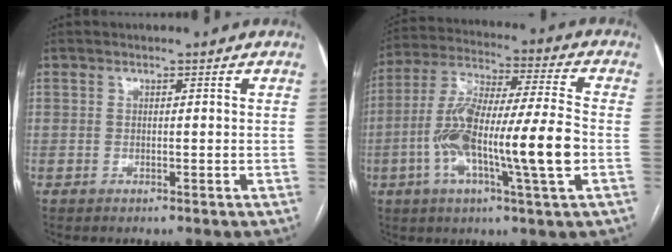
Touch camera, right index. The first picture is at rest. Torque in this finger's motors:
{"motor_torque": [1.76, -0.38, 0.64, 0.21]}